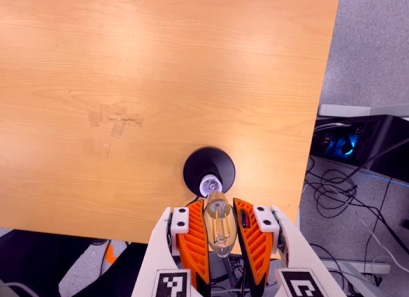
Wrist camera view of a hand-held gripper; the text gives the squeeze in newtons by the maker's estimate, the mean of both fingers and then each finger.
{"total": 17.1, "left": 17.3, "right": 16.9}